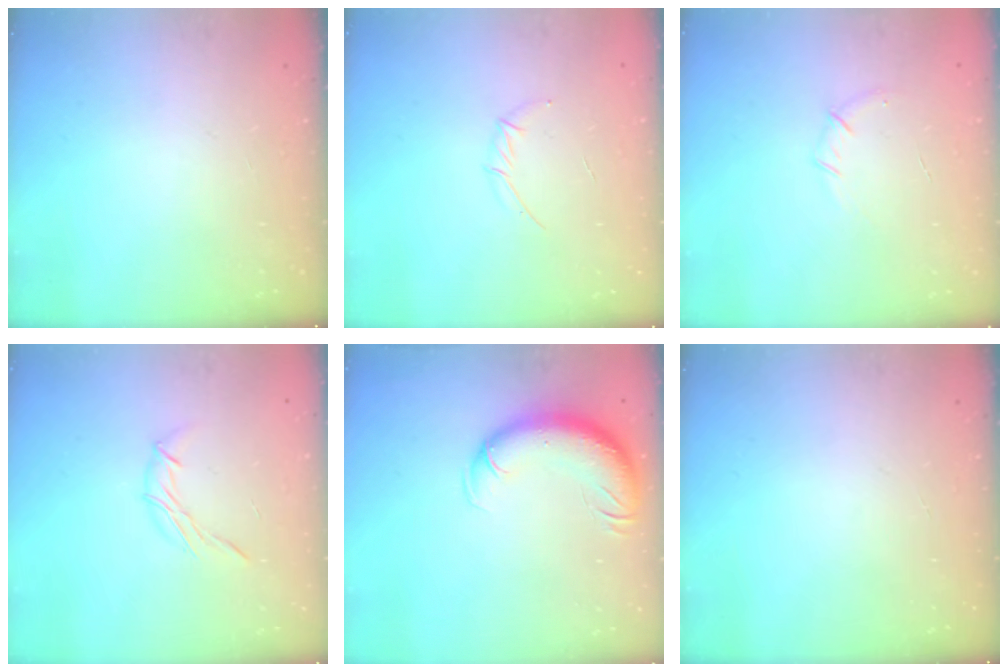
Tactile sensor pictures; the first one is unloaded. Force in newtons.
{"total": 3.7, "press": 3.6, "slide": 0.9}
{"total": 4.8, "press": 4.6, "slide": 1.3}
{"total": 6.3, "press": 6.2, "slide": 0.8}
{"total": 11.7, "press": 11.2, "slide": 3.2}
{"total": 0.0}